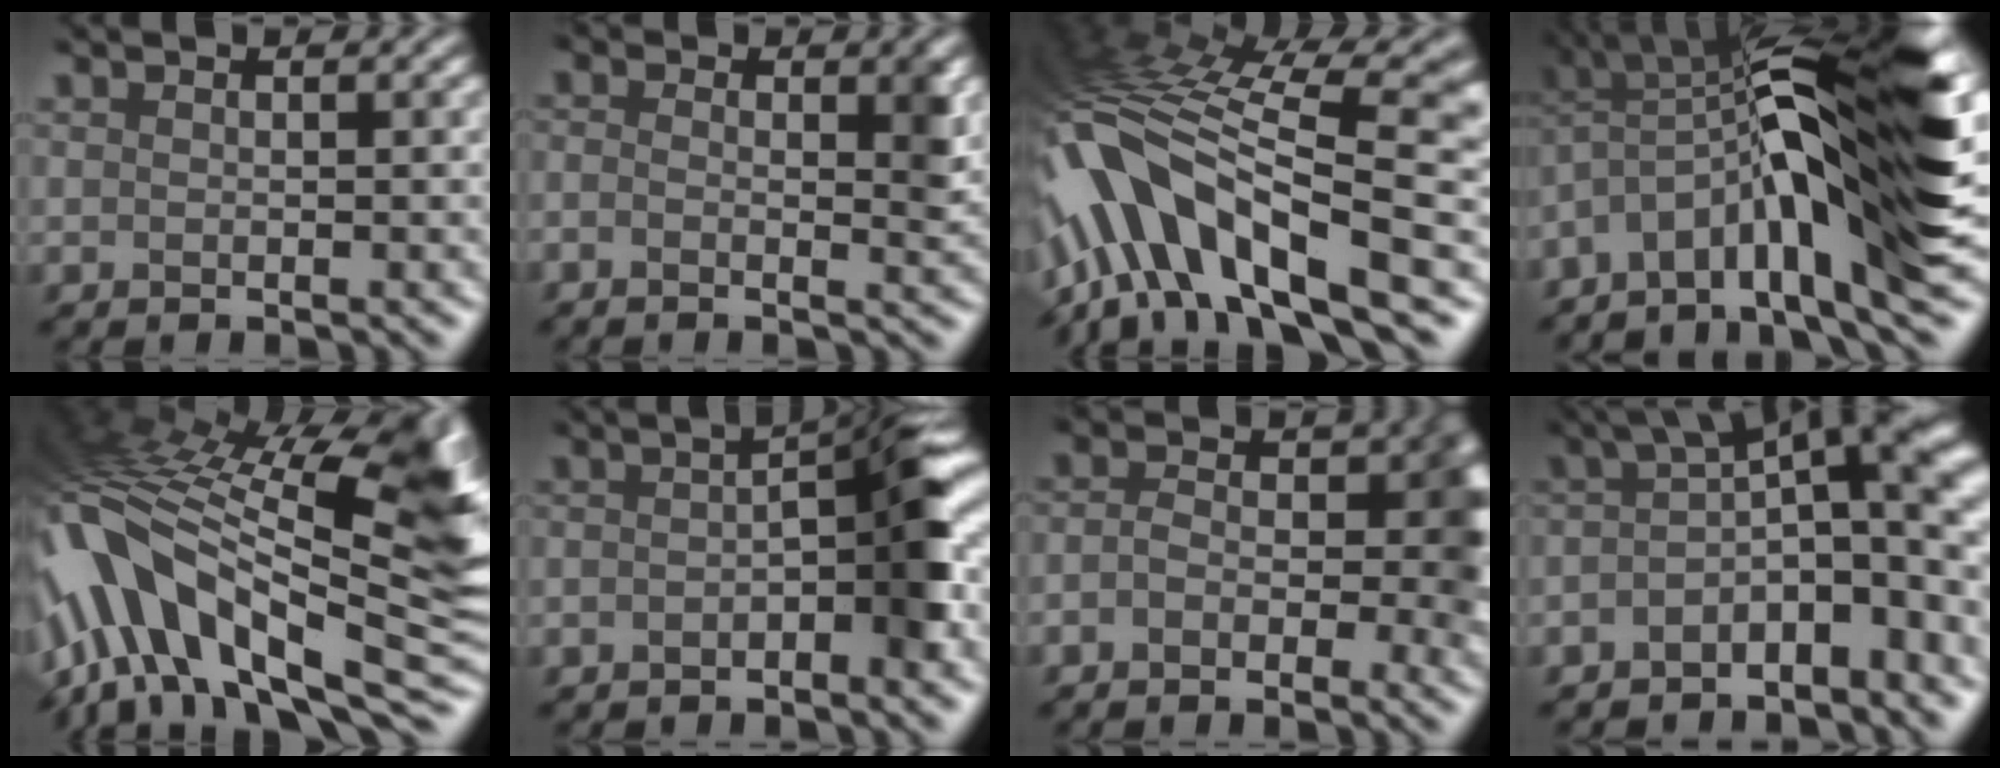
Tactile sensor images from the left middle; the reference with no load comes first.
{"total": 1.4, "force": [-0.3, 0.3, 1.4], "torque": [-0.038, -0.003, -0.008]}
{"total": 12.5, "force": [-4.7, 4.9, 10.5], "torque": [-0.214, 0.025, -0.081]}
{"total": 12.7, "force": [-1.9, 2.7, 12.3], "torque": [-0.204, 0.015, -0.024]}
{"total": 15.4, "force": [-2.8, 7.8, 13.0], "torque": [-0.246, -0.006, -0.042]}
{"total": 4.9, "force": [-1.5, 0.8, 4.6], "torque": [-0.068, 0.013, -0.033]}
{"total": 5.1, "force": [-1.6, 3.1, 3.7], "torque": [-0.057, -0.003, -0.034]}
{"total": 9.8, "force": [-2.3, 3.4, 8.9], "torque": [-0.129, 0.013, -0.039]}